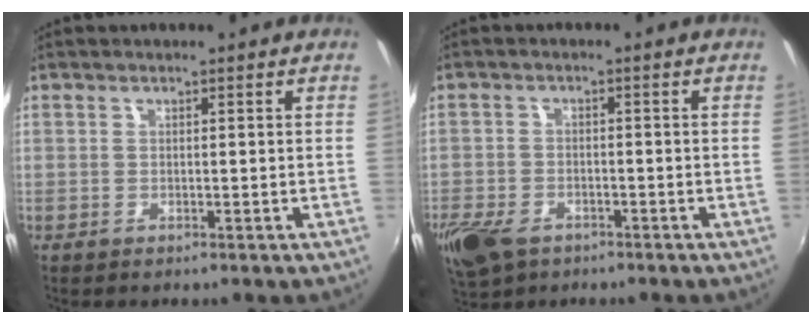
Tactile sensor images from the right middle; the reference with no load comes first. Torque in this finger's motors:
{"motor_torque": [0.25, -0.23, 0.07, 0.10]}